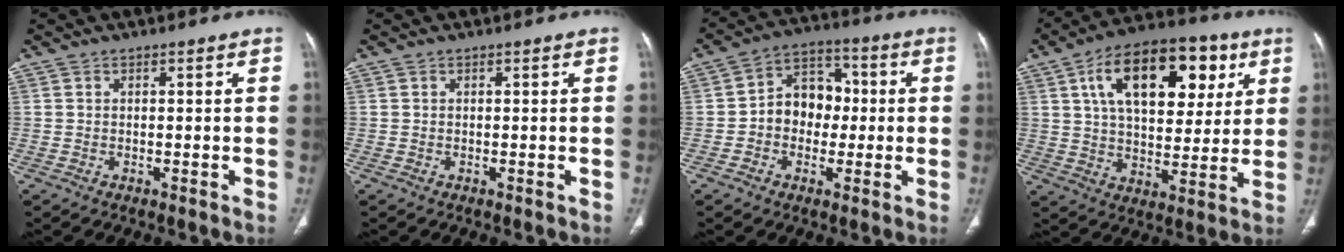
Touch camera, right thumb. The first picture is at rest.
{"total": 0.0}
{"total": 10.3, "force": [-0.4, 8.0, 6.4], "torque": [-0.060, 0.033, -0.016]}
{"total": 21.9, "force": [8.3, 12.0, 16.4], "torque": [-0.222, -0.004, 0.128]}